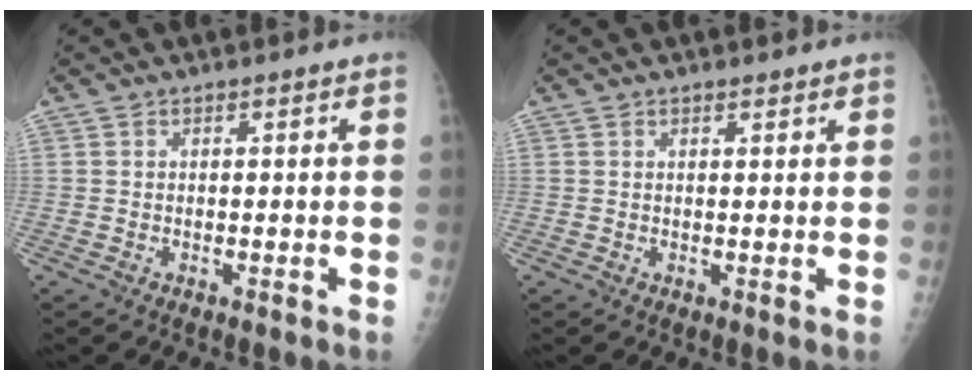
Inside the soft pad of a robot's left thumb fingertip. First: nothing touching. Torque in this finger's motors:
{"motor_torque": [-0.32, 0.16, 0.07, 0.05, 0.02]}